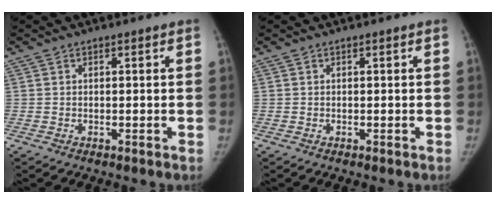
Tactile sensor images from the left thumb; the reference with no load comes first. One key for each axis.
{"total": 0.0}